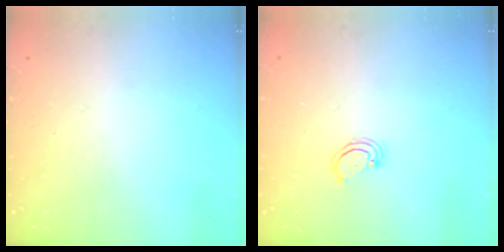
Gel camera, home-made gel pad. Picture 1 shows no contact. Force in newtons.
{"total": 3.1, "press": 3.1, "slide": 0.4}